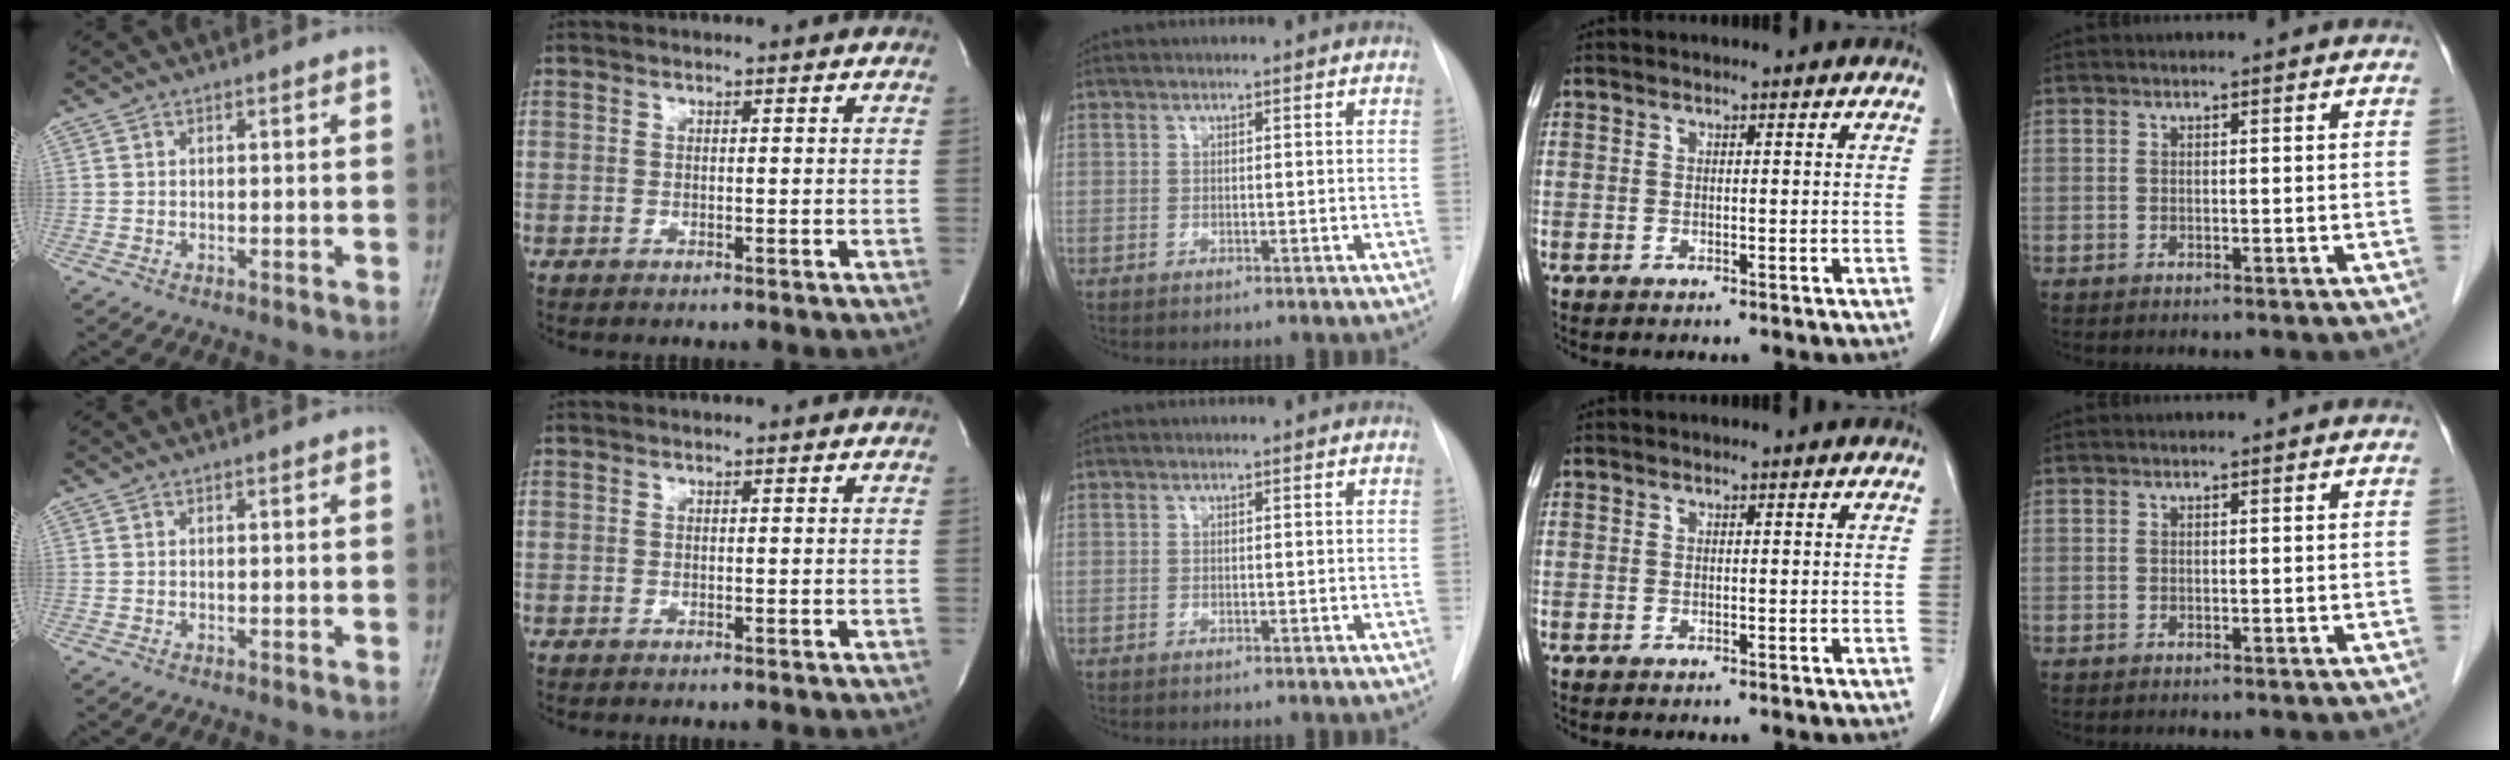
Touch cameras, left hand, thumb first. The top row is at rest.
{}